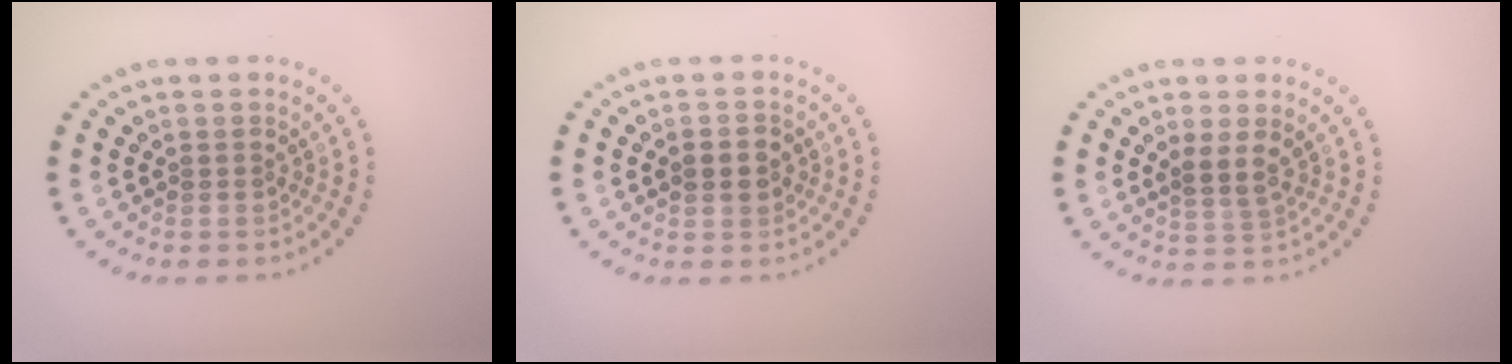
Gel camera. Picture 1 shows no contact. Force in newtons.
{"total": 1.8, "press": 1.8, "slide": 0.0}
{"total": 1.9, "press": 1.4, "slide": 1.2}